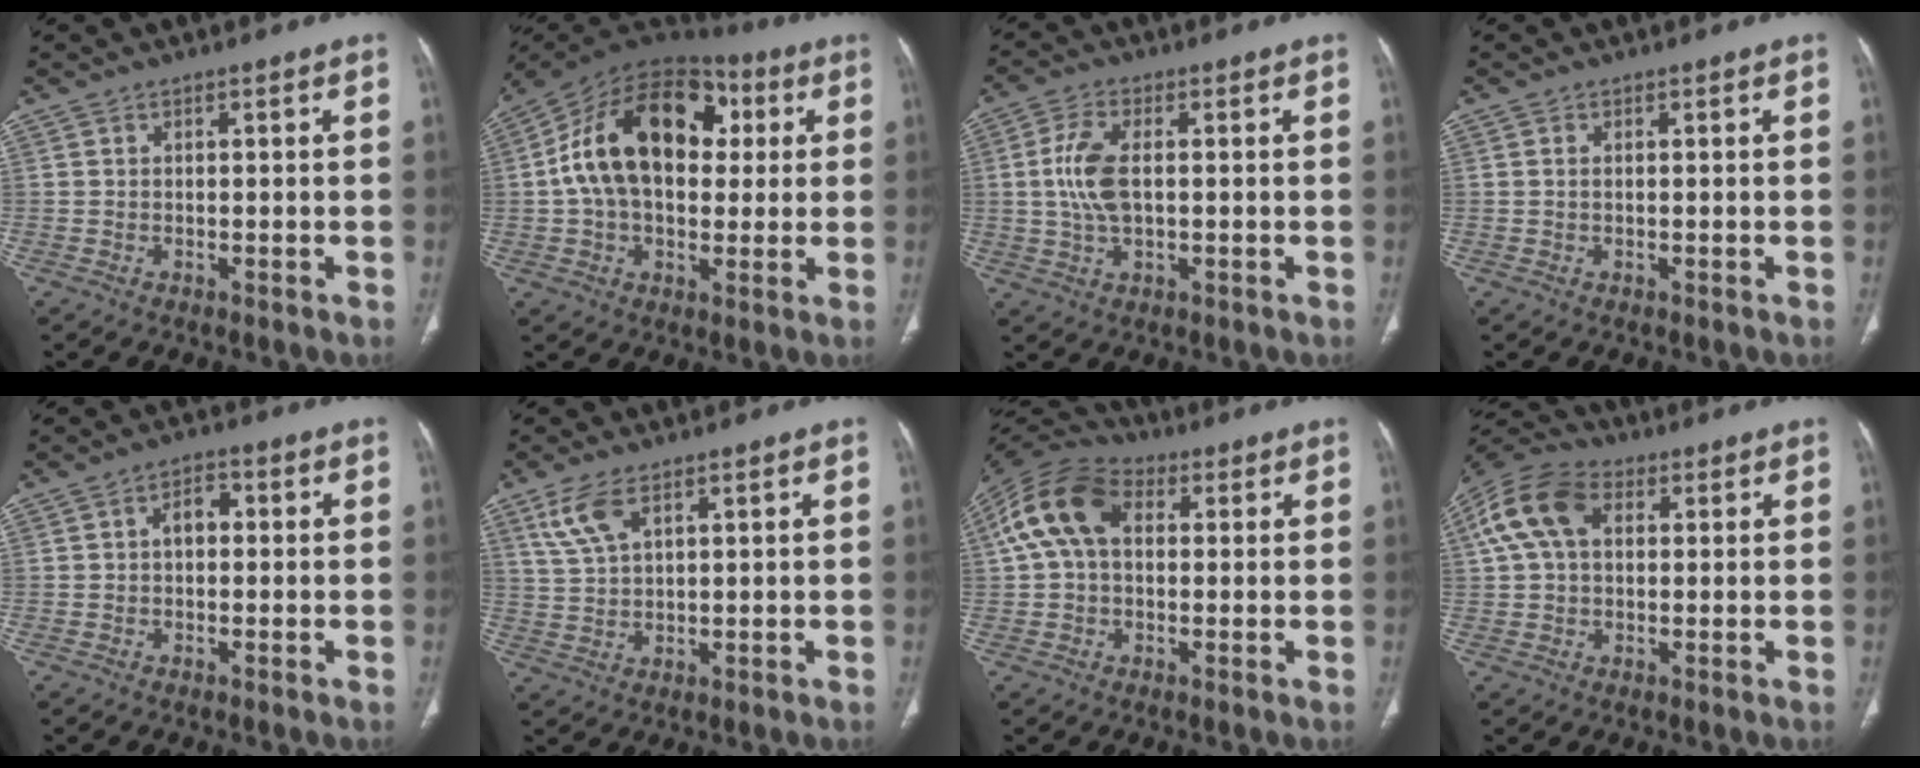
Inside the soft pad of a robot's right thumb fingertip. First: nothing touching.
{"total": 22.5, "force": [3.7, 14.5, 16.8], "torque": [-0.275, 0.030, 0.052]}
{"total": 8.0, "force": [0.5, 4.0, 6.9], "torque": [-0.152, 0.004, 0.010]}
{"total": 0.6, "force": [0.2, 0.3, 0.5], "torque": [-0.013, 0.005, 0.004]}
{"total": 3.7, "force": [0.2, 2.5, 2.8], "torque": [-0.035, 0.015, -0.002]}
{"total": 6.4, "force": [3.5, 2.7, 4.6], "torque": [-0.102, -0.005, 0.079]}
{"total": 13.3, "force": [2.7, 8.8, 9.6], "torque": [-0.187, 0.037, 0.041]}
{"total": 12.2, "force": [3.3, 8.0, 8.6], "torque": [-0.172, 0.030, 0.055]}